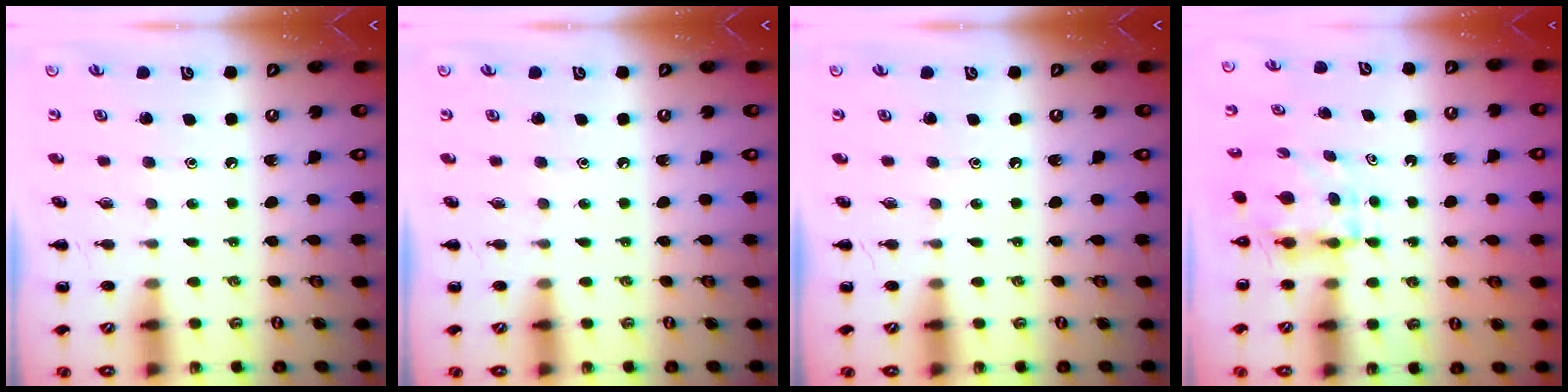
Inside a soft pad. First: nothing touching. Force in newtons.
{"total": 0.0}
{"total": 0.0}
{"total": 3.9, "press": 3.9, "slide": 0.3}